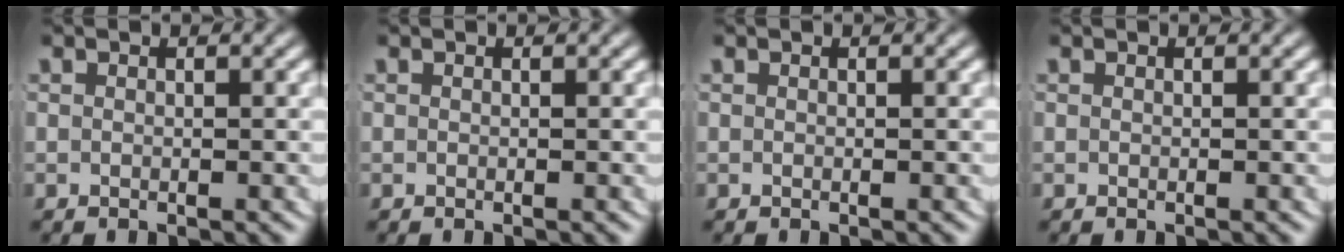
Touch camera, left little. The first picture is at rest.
{"total": 0.0}
{"total": 0.0}
{"total": 0.0}